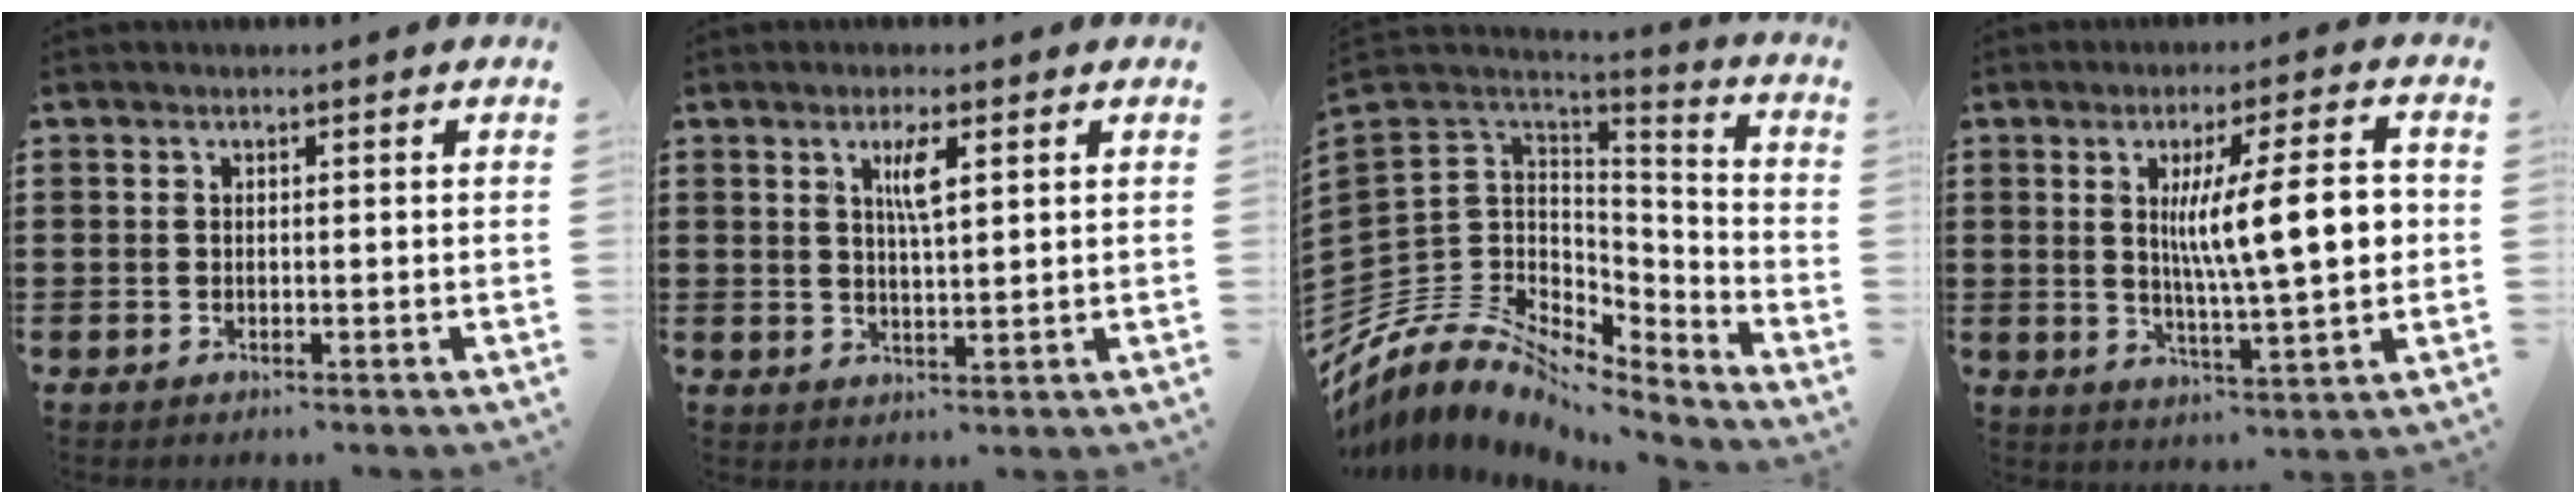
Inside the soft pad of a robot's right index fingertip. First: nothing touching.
{"total": 3.6, "force": [1.5, 0.7, 3.3], "torque": [-0.061, 0.002, 0.021]}
{"total": 9.1, "force": [-5.2, 6.8, 3.2], "torque": [-0.106, -0.014, -0.100]}
{"total": 12.4, "force": [1.7, 2.4, 12.0], "torque": [-0.187, -0.005, 0.020]}